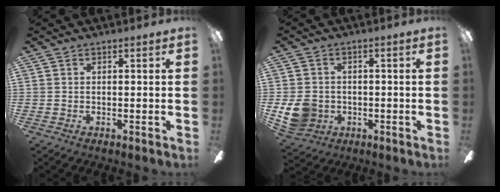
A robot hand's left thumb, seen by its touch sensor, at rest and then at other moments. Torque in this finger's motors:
{"motor_torque": [-0.25, 1.22, 0.18, -0.22, 0.01]}